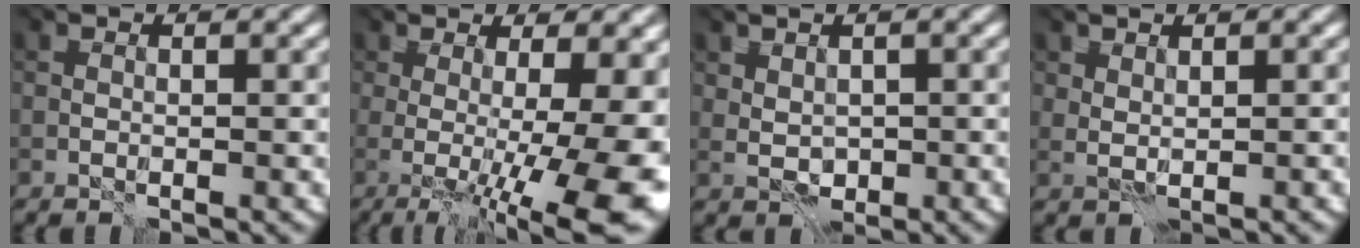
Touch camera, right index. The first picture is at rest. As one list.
[{"total": 12.5, "force": [-1.4, 3.3, 11.9], "torque": [-0.115, 0.001, -0.010]}, {"total": 1.0, "force": [0.6, 0.6, 0.5], "torque": [-0.008, -0.003, 0.015]}, {"total": 1.0, "force": [1.0, -0.2, 0.0], "torque": [-0.003, -0.002, 0.022]}]